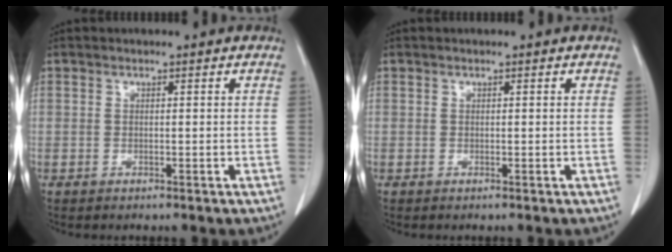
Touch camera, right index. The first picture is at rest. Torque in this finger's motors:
{"motor_torque": [-0.02, -0.01, 0.00, -0.05]}